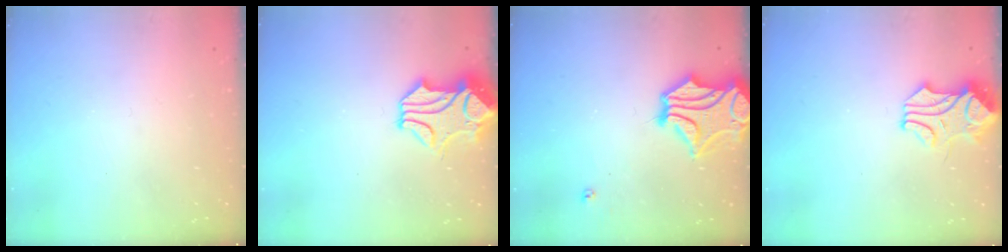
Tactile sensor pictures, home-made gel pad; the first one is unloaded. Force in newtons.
{"total": 2.1, "press": 1.6, "slide": 1.3}
{"total": 6.1, "press": 5.7, "slide": 2.3}
{"total": 1.4, "press": 1.4, "slide": 0.1}